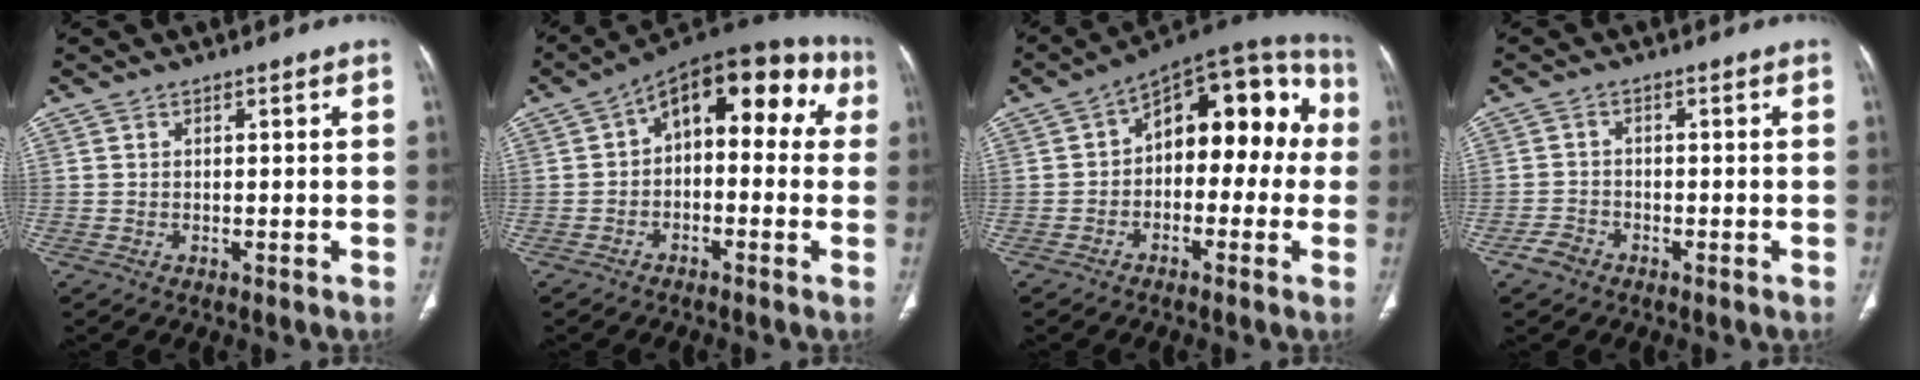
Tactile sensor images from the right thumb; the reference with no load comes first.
{"total": 14.8, "force": [2.6, 8.4, 11.9], "torque": [-0.106, 0.056, 0.023]}
{"total": 16.4, "force": [0.7, 9.7, 13.2], "torque": [-0.116, 0.056, -0.003]}
{"total": 2.9, "force": [-1.9, 1.9, 0.8], "torque": [-0.013, 0.013, -0.035]}